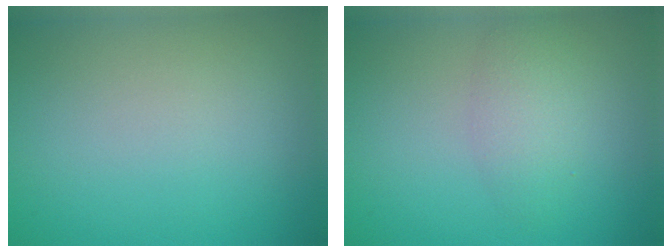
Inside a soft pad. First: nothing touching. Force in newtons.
{"total": 2.4, "press": 2.4, "slide": 0.0}